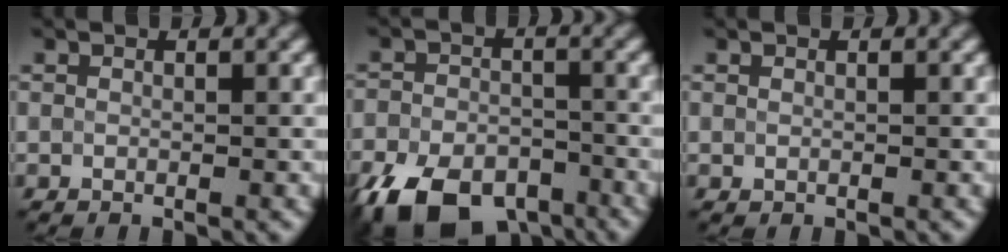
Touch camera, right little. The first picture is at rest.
{"total": 10.0, "force": [-7.0, 5.0, 5.1], "torque": [-0.103, -0.026, -0.105]}
{"total": 0.0}